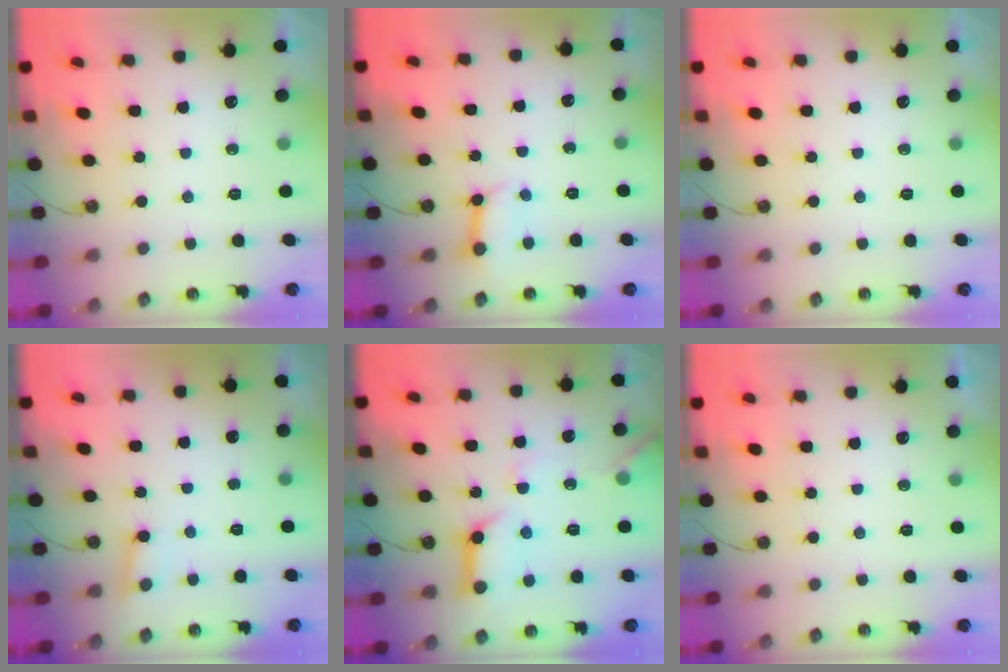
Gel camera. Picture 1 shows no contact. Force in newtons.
{"total": 6.3, "press": 6.3, "slide": 0.4}
{"total": 0.0}
{"total": 3.1, "press": 3.1, "slide": 0.4}
{"total": 13.8, "press": 13.7, "slide": 1.5}
{"total": 0.0}